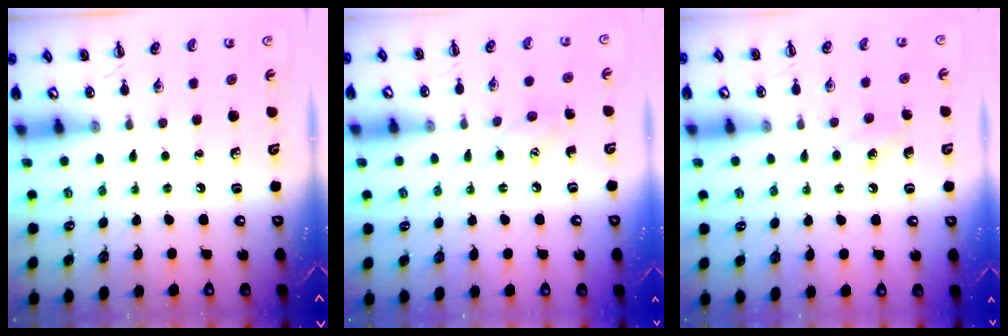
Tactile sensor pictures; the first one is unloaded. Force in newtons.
{"total": 5.5, "press": 5.3, "slide": 1.3}
{"total": 5.3, "press": 5.0, "slide": 1.5}